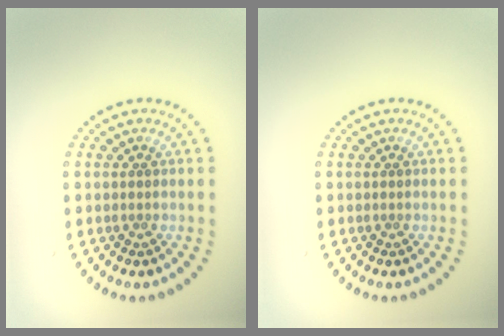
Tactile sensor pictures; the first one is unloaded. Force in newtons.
{"total": 0.0}